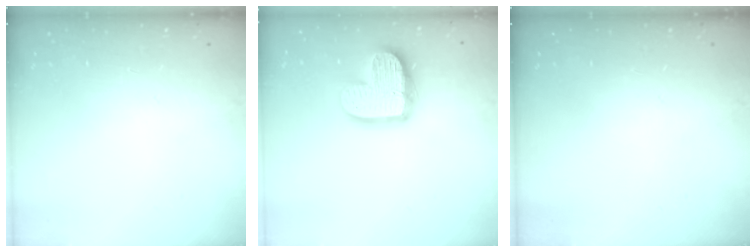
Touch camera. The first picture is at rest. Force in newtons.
{"total": 16.7, "press": 16.6, "slide": 1.2}
{"total": 0.0}